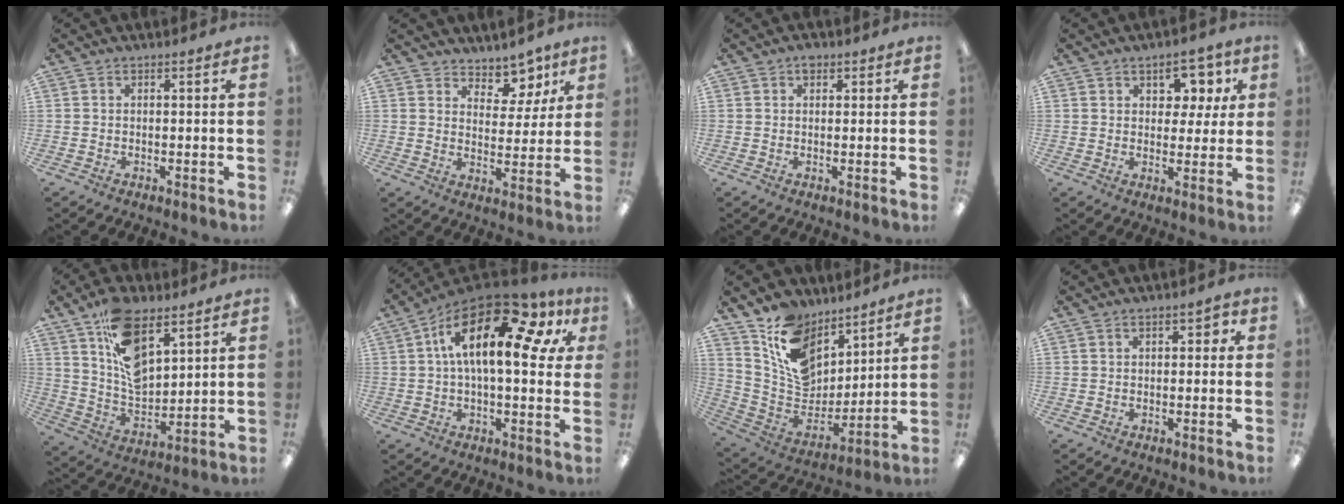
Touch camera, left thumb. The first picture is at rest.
{"total": 8.1, "force": [6.8, 4.1, 1.8], "torque": [-0.018, -0.054, 0.122]}
{"total": 2.2, "force": [1.3, 1.4, 1.2], "torque": [-0.009, -0.003, 0.020]}
{"total": 8.0, "force": [4.1, 5.5, 4.1], "torque": [-0.042, -0.009, 0.066]}
{"total": 15.0, "force": [9.1, 7.6, 9.1], "torque": [-0.157, -0.042, 0.167]}
{"total": 20.3, "force": [7.7, 7.6, 17.2], "torque": [-0.300, -0.024, 0.120]}
{"total": 14.0, "force": [8.9, 9.1, 5.8], "torque": [-0.121, -0.056, 0.177]}
{"total": 2.9, "force": [0.6, 1.6, 2.3], "torque": [-0.030, 0.002, 0.006]}